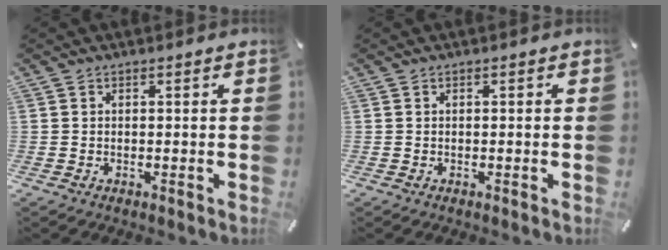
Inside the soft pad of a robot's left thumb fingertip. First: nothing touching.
{"total": 0.0}